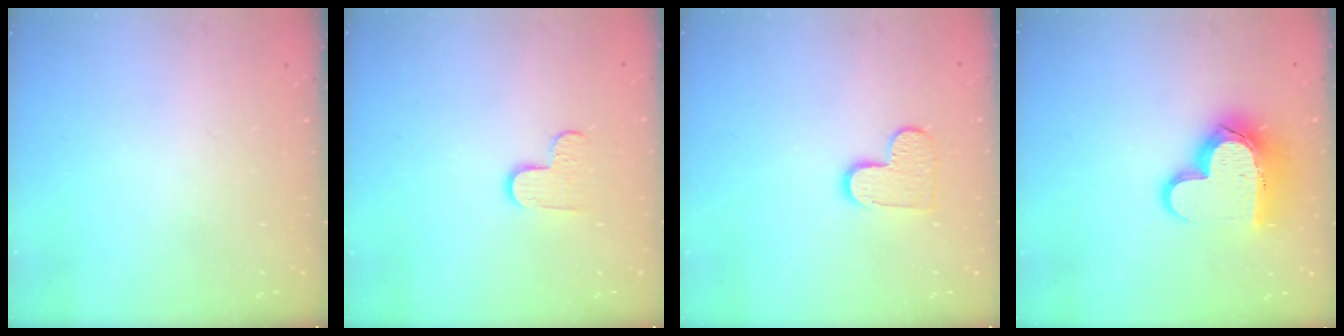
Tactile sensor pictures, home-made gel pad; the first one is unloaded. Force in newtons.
{"total": 5.3, "press": 5.3, "slide": 0.3}
{"total": 9.2, "press": 9.1, "slide": 0.6}
{"total": 15.5, "press": 15.5, "slide": 1.3}